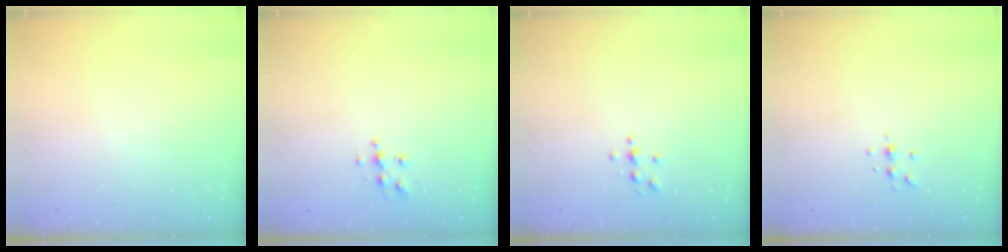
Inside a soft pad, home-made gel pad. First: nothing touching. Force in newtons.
{"total": 6.9, "press": 6.9, "slide": 0.4}
{"total": 3.8, "press": 3.7, "slide": 0.5}
{"total": 4.1, "press": 3.7, "slide": 1.7}